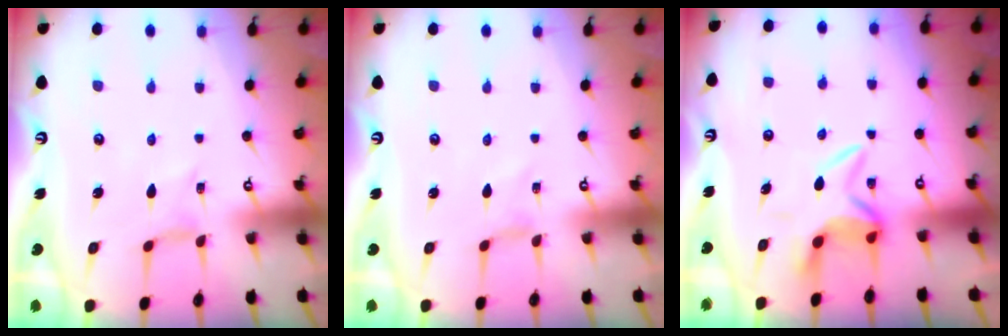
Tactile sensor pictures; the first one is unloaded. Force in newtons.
{"total": 0.5, "press": 0.5, "slide": 0.2}
{"total": 6.3, "press": 6.1, "slide": 1.5}